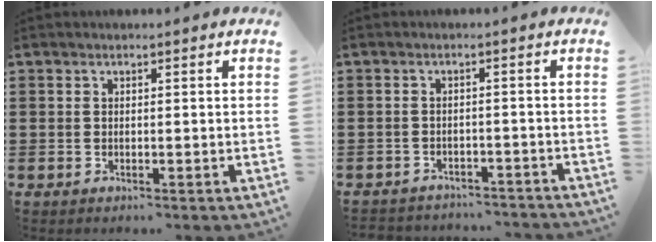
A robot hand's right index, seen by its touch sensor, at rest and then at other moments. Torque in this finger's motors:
{"motor_torque": [-2.00, 0.14, -1.05, -0.21]}